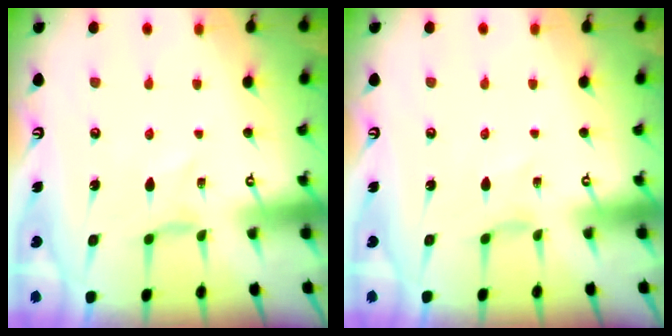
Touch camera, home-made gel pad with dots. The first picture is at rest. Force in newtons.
{"total": 1.5, "press": 1.5, "slide": 0.3}